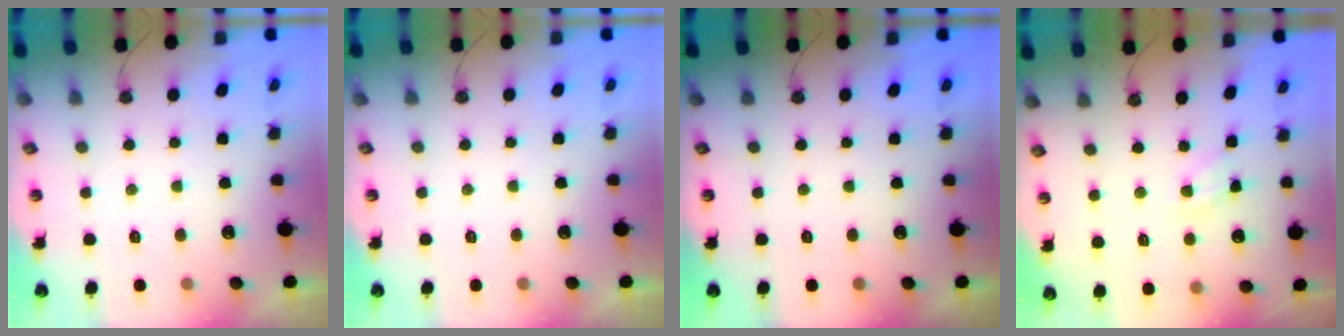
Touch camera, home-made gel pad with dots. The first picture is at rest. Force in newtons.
{"total": 0.0}
{"total": 0.0}
{"total": 3.2, "press": 3.2, "slide": 0.2}